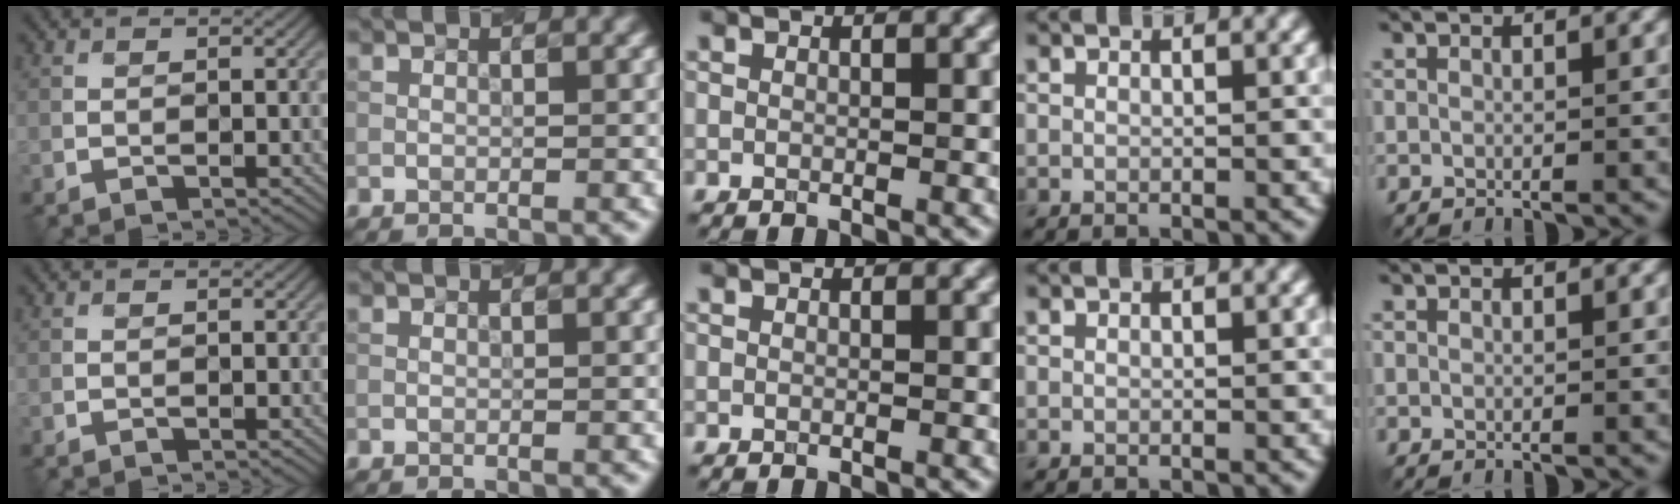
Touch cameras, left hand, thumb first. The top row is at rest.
{}